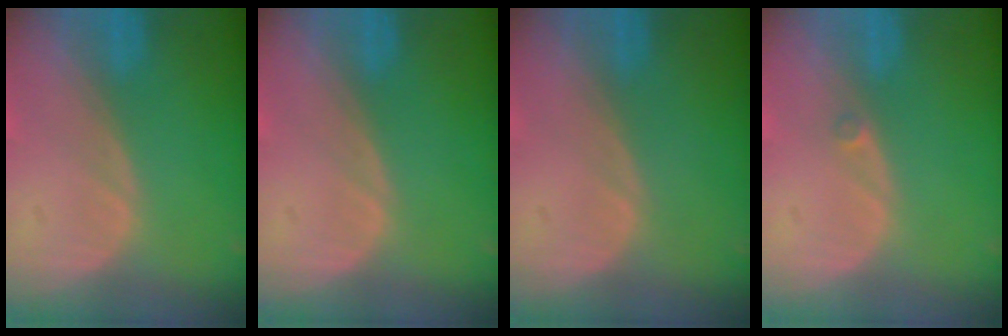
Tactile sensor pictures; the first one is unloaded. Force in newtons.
{"total": 0.0}
{"total": 0.0}
{"total": 0.8, "press": 0.6, "slide": 0.4}